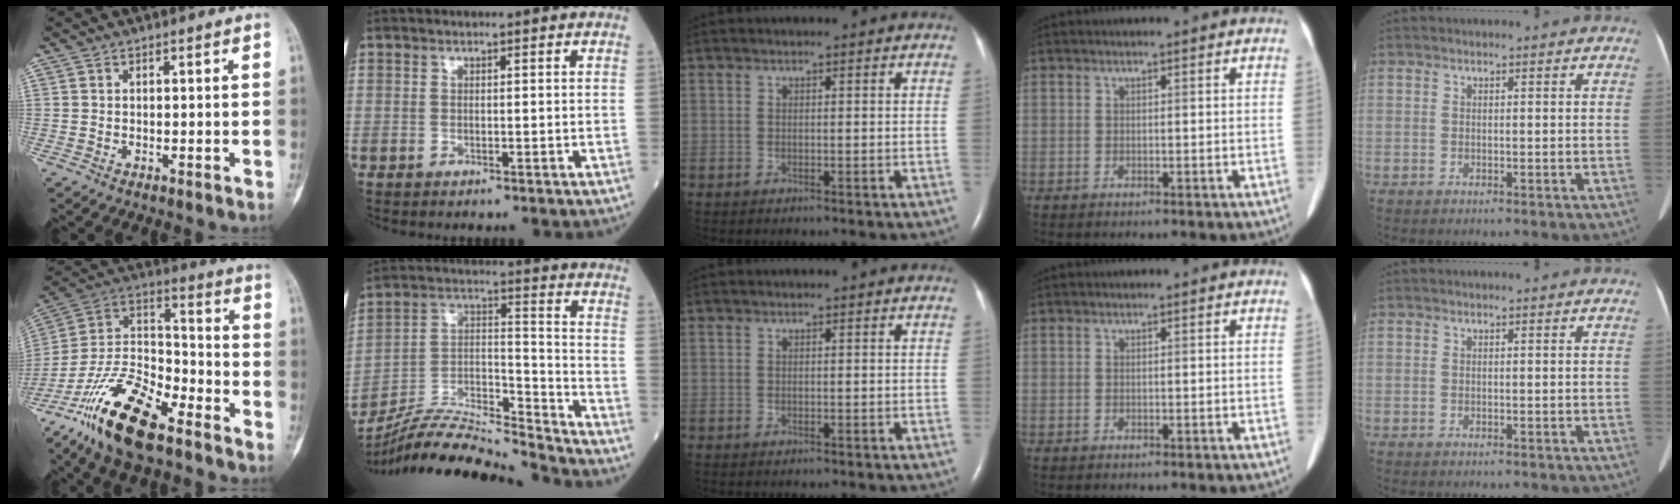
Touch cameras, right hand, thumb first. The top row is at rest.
{"thumb": {"total": 19.3, "force": [-13.0, 6.9, 12.6], "torque": [-0.237, 0.072, -0.240]}, "index": {"total": 17.2, "force": [-16.5, -0.6, 4.8], "torque": [-0.083, 0.024, -0.293]}}